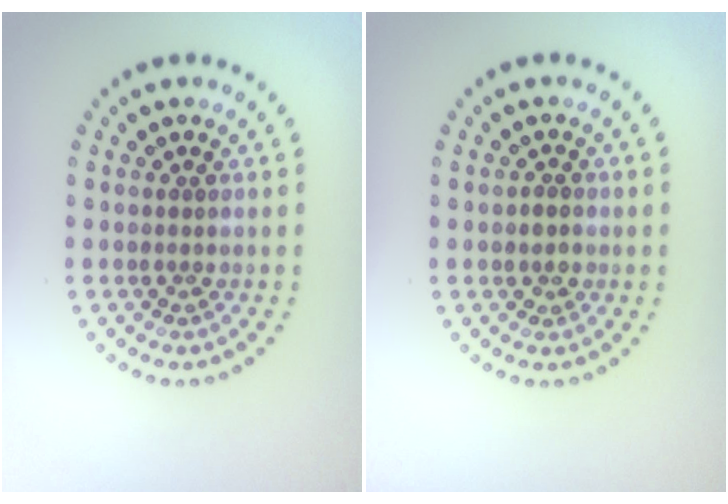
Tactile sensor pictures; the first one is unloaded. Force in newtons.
{"total": 1.0, "press": 0.9, "slide": 0.4}